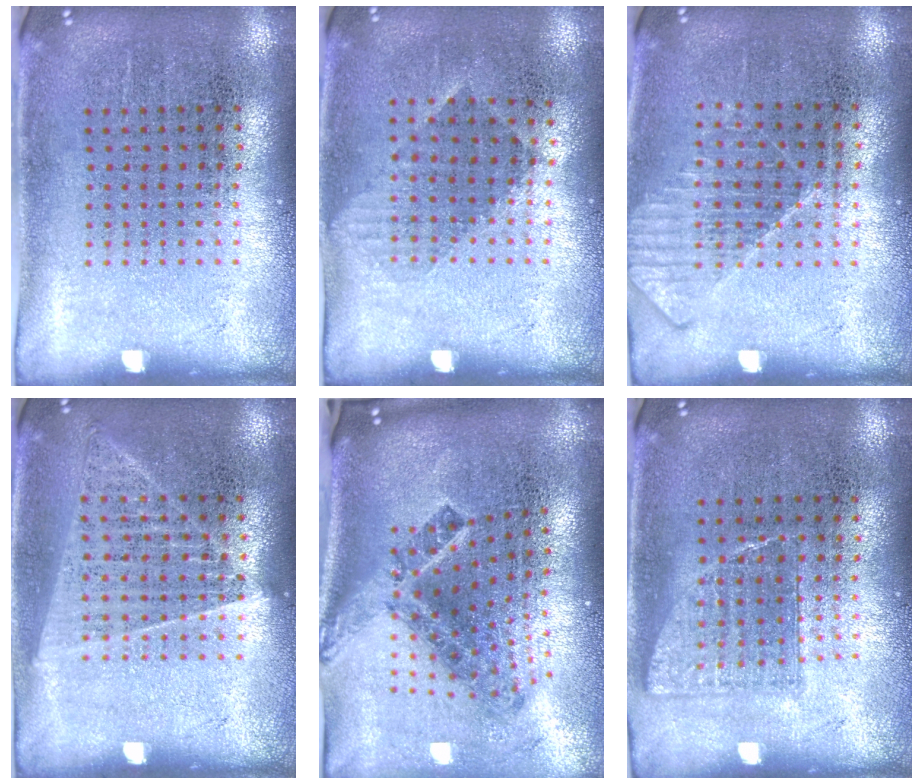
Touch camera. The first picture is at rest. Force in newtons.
{"total": 0.9, "press": 0.7, "slide": 0.6}
{"total": 1.3, "press": 1.2, "slide": 0.4}
{"total": 1.4, "press": 1.3, "slide": 0.3}
{"total": 2.5, "press": 1.5, "slide": 2.0}
{"total": 0.8, "press": 0.7, "slide": 0.2}